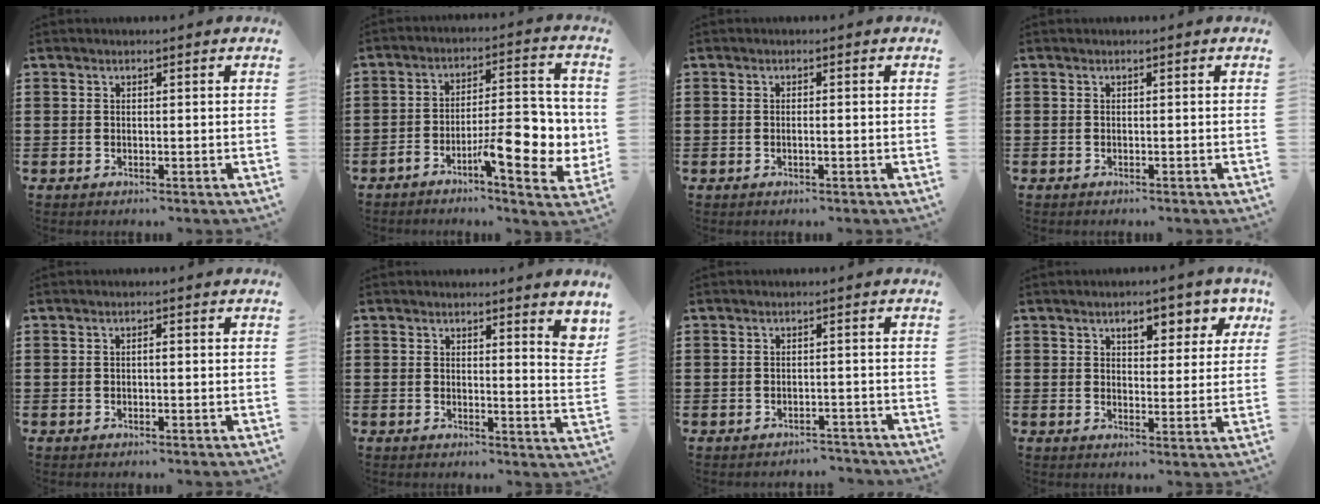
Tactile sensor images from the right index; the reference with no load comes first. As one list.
[{"total": 10.9, "force": [-3.9, 3.7, 9.4], "torque": [-0.134, 0.001, -0.068]}, {"total": 0.8, "force": [-0.3, 0.1, 0.7], "torque": [-0.013, -0.003, -0.005]}, {"total": 0.0}, {"total": 0.7, "force": [-0.2, 0.2, 0.6], "torque": [-0.013, -0.004, -0.002]}, {"total": 2.9, "force": [2.2, 0.2, 1.9], "torque": [-0.029, -0.004, 0.037]}, {"total": 2.0, "force": [-1.9, 0.4, -0.1], "torque": [-0.006, 0.001, -0.044]}, {"total": 4.9, "force": [2.9, 2.5, 3.0], "torque": [-0.049, 0.001, 0.044]}]